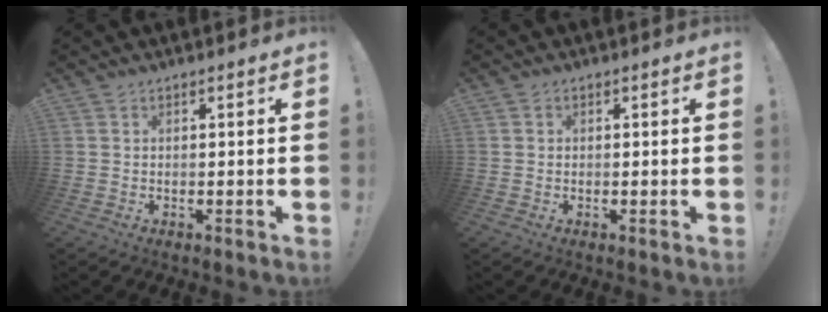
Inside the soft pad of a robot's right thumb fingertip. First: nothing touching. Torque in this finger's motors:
{"motor_torque": [-0.08, -0.23, -0.53, 0.08, 0.07]}